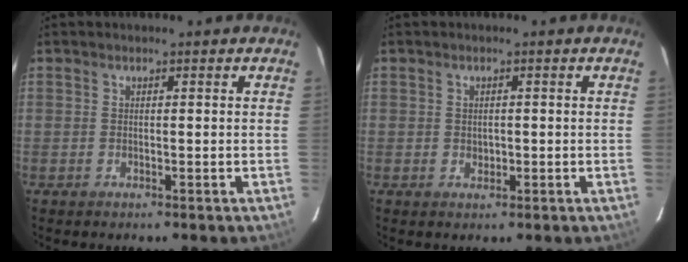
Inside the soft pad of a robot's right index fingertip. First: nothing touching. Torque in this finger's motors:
{"motor_torque": [-0.05, 0.01, -0.02, 0.00]}